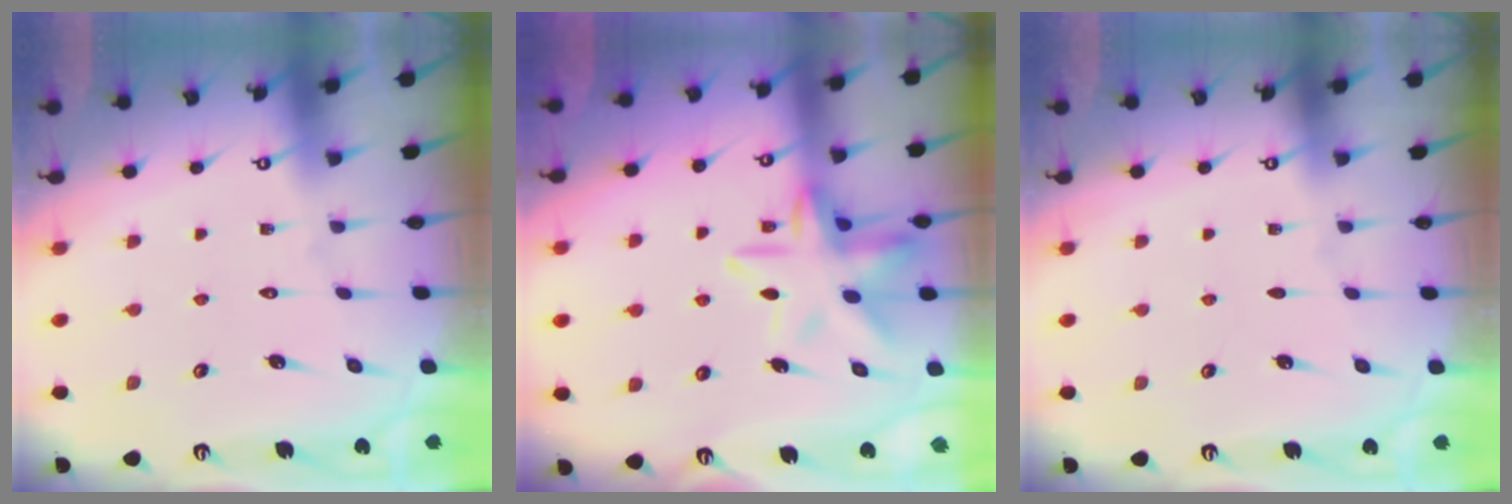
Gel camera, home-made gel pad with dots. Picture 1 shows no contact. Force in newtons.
{"total": 13.1, "press": 13.1, "slide": 1.2}
{"total": 0.0}